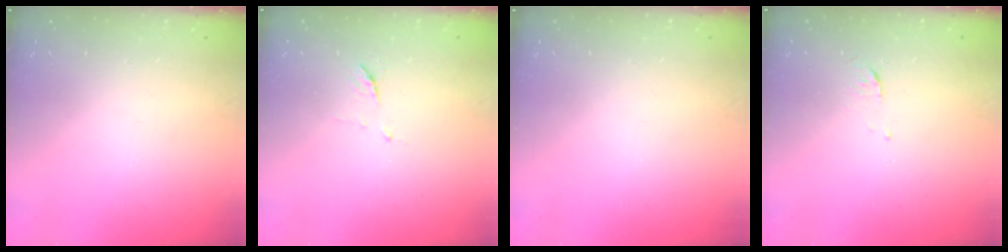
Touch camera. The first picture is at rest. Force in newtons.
{"total": 5.5, "press": 5.4, "slide": 0.7}
{"total": 0.0}
{"total": 3.7, "press": 3.6, "slide": 0.5}